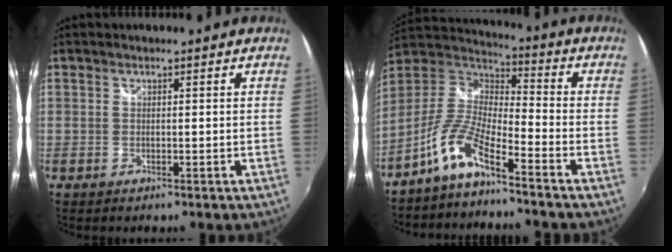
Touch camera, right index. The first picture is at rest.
{"total": 9.8, "force": [-6.8, 2.0, 6.8], "torque": [-0.152, 0.010, -0.142]}